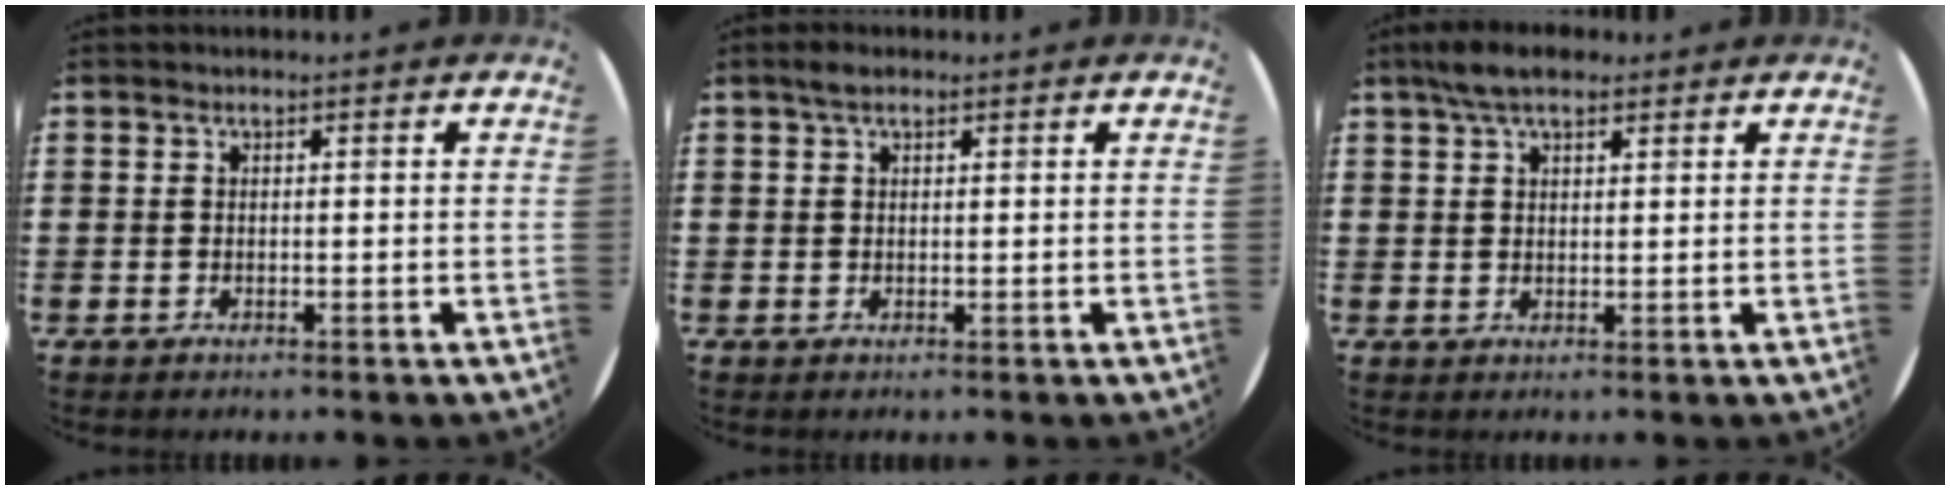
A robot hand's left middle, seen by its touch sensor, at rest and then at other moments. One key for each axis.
{"total": 1.6, "fx": 1.1, "fy": 0.8, "fz": 0.9, "tx": -0.013, "ty": 0.002, "tz": 0.017}
{"total": 4.4, "fx": 3.3, "fy": 1.6, "fz": 2.4, "tx": -0.055, "ty": 0.004, "tz": 0.061}